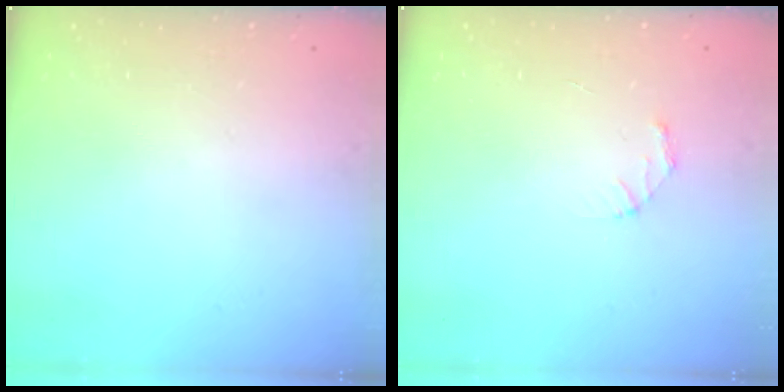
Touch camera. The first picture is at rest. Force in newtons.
{"total": 2.1, "press": 2.1, "slide": 0.2}